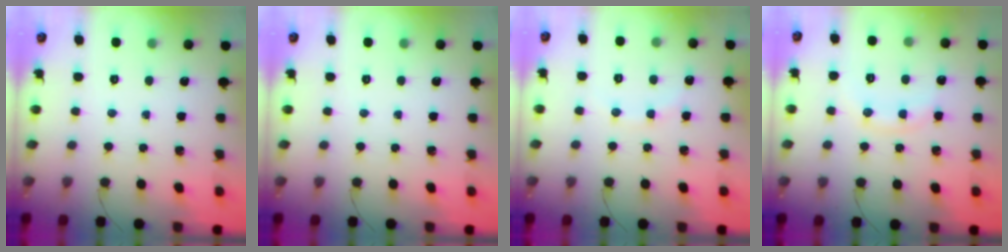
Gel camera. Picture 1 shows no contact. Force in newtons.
{"total": 0.0}
{"total": 4.7, "press": 4.4, "slide": 1.6}
{"total": 8.1, "press": 8.0, "slide": 1.1}